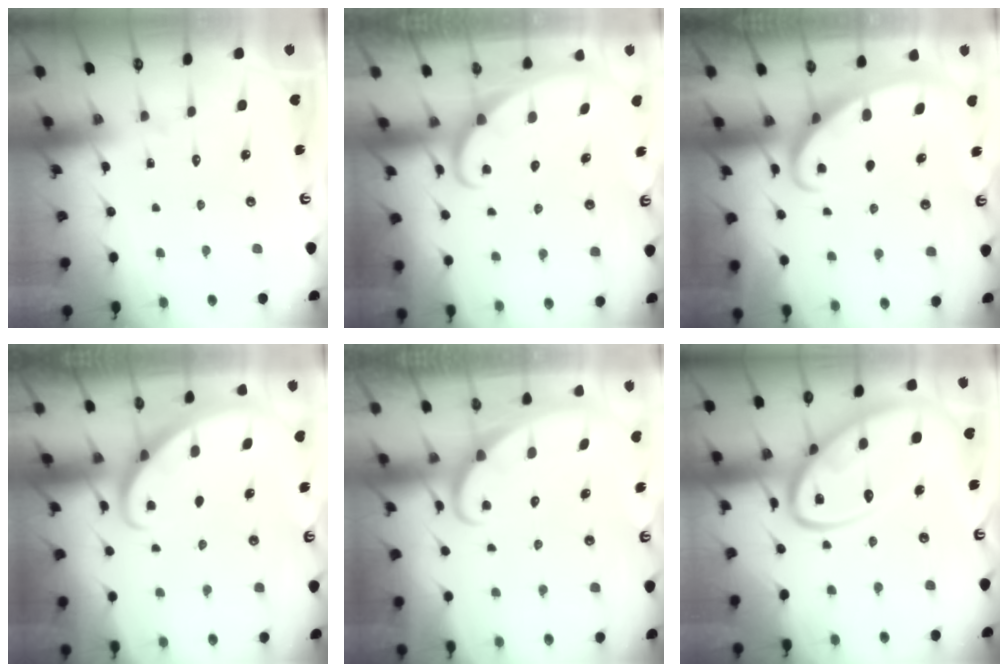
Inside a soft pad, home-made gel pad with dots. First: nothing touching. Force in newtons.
{"total": 1.8, "press": 1.8, "slide": 0.1}
{"total": 2.6, "press": 2.6, "slide": 0.4}
{"total": 2.9, "press": 2.9, "slide": 0.2}
{"total": 2.5, "press": 2.5, "slide": 0.3}
{"total": 17.5, "press": 17.4, "slide": 1.8}